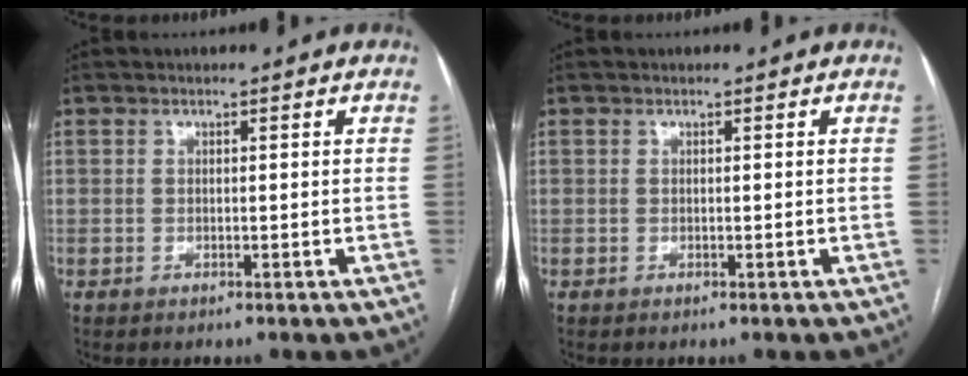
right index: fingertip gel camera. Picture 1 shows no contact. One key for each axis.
{"total": 0.0}